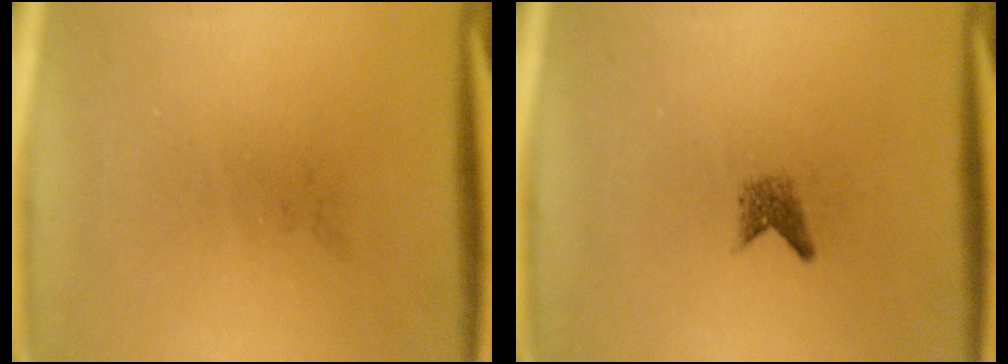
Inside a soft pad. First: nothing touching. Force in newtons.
{"total": 1.5}